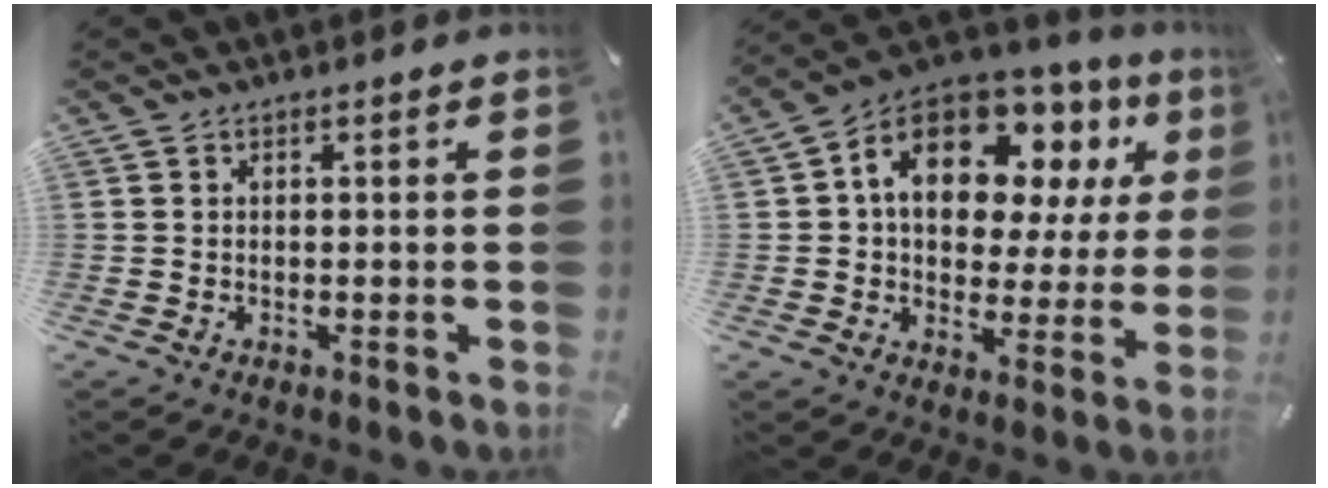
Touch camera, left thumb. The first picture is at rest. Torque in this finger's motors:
{"motor_torque": [1.76, 1.76, 1.98, -0.79, 0.25]}